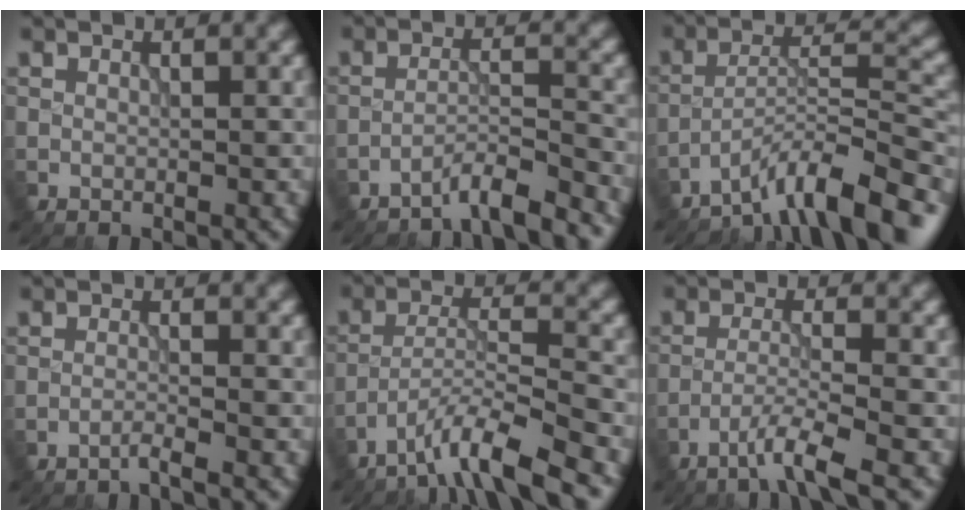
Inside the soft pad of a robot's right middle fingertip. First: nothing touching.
{"total": 4.4, "force": [-3.9, 0.4, 2.0], "torque": [-0.024, 0.009, -0.074]}
{"total": 9.2, "force": [-7.2, 1.7, 5.5], "torque": [-0.076, 0.014, -0.128]}
{"total": 1.3, "force": [-1.1, 0.0, 0.7], "torque": [-0.003, 0.003, -0.033]}
{"total": 6.8, "force": [-5.2, 0.7, 4.3], "torque": [-0.070, 0.002, -0.099]}
{"total": 3.9, "force": [-2.6, 0.1, 2.9], "torque": [-0.049, 0.003, -0.066]}